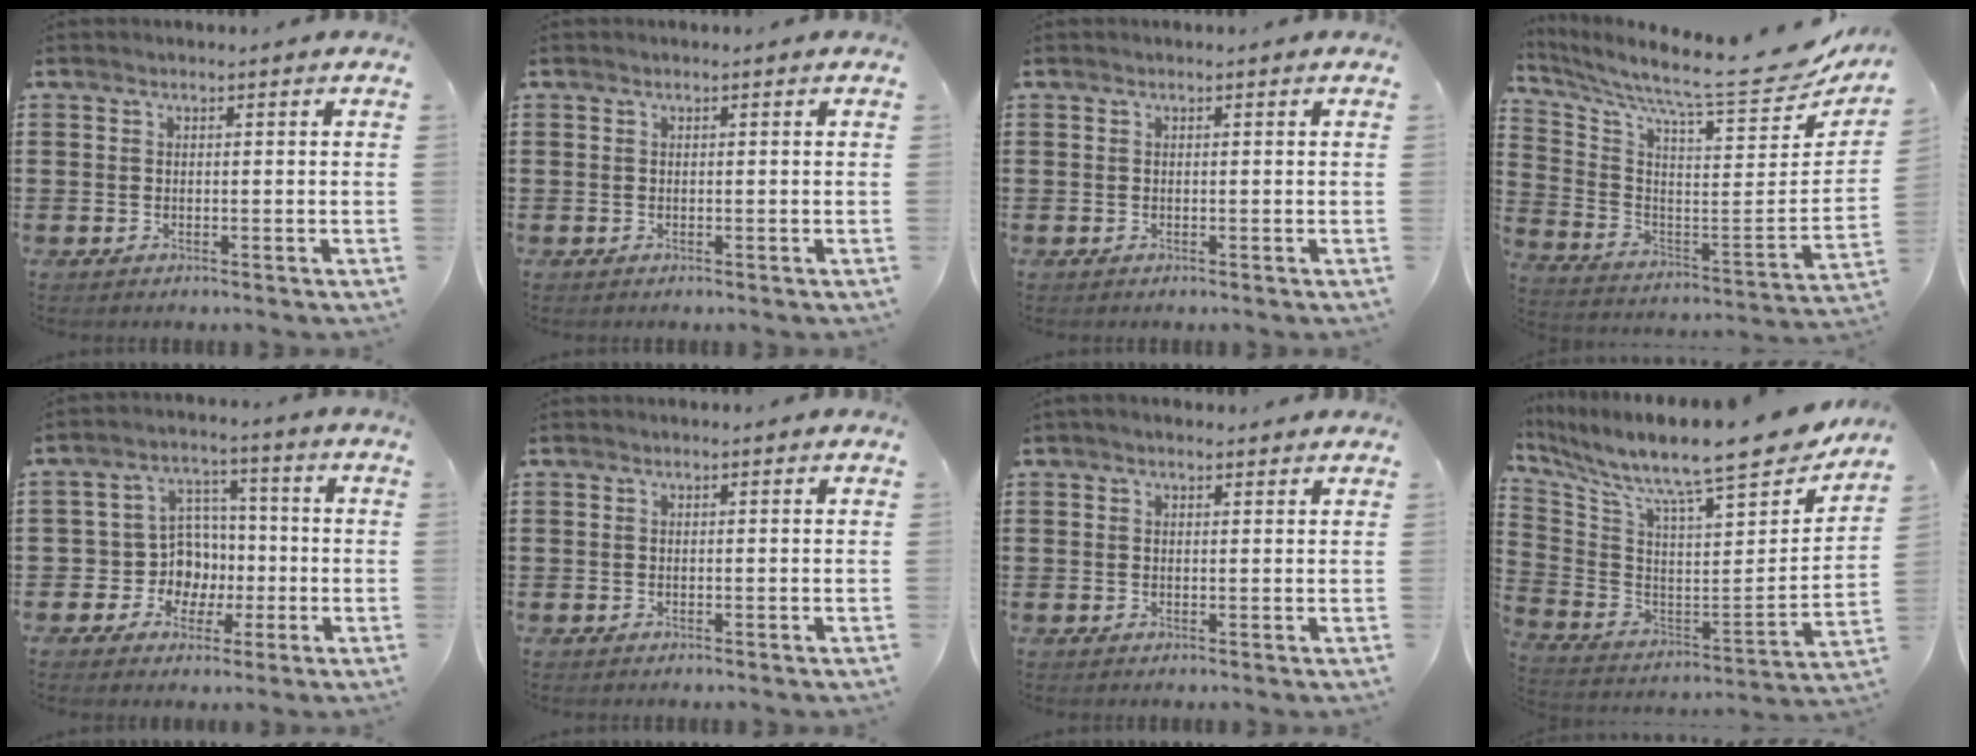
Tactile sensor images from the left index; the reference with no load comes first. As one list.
[{"total": 0.0}, {"total": 0.0}, {"total": 9.1, "force": [8.1, 0.0, 4.1], "torque": [-0.104, -0.085, 0.125]}, {"total": 7.9, "force": [-0.7, 7.4, 2.7], "torque": [-0.084, 0.012, -0.006]}, {"total": 0.0}, {"total": 1.2, "force": [1.0, 0.4, 0.5], "torque": [-0.011, 0.003, 0.020]}, {"total": 11.6, "force": [9.9, 0.6, 6.1], "torque": [-0.124, -0.088, 0.152]}]